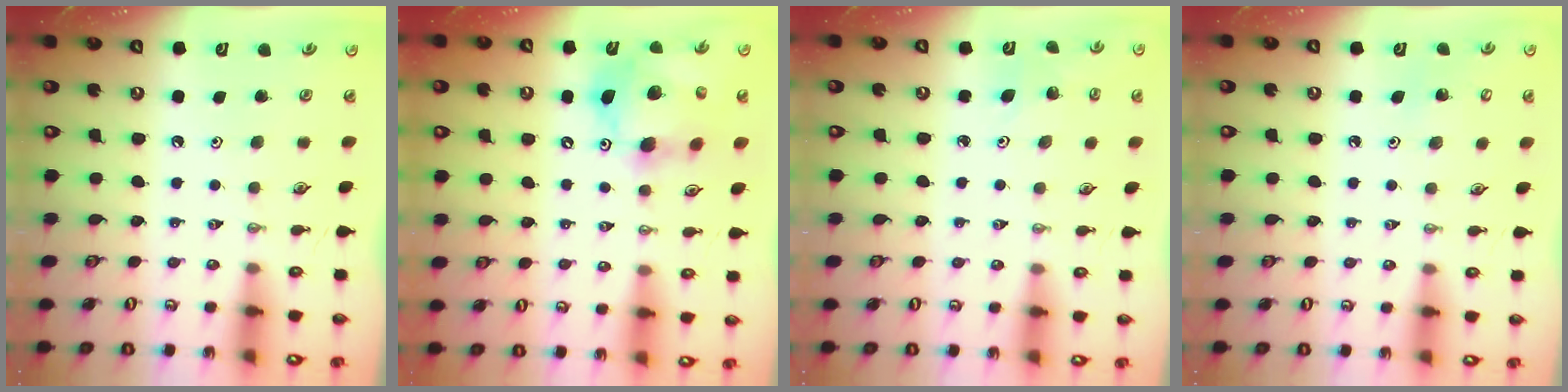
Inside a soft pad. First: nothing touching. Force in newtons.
{"total": 13.6, "press": 13.4, "slide": 2.3}
{"total": 4.8, "press": 4.6, "slide": 1.3}
{"total": 3.4, "press": 3.4, "slide": 0.4}